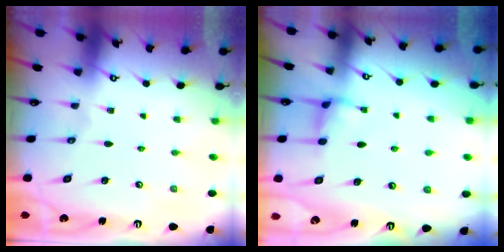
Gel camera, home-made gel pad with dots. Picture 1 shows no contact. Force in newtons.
{"total": 1.5, "press": 1.3, "slide": 0.7}